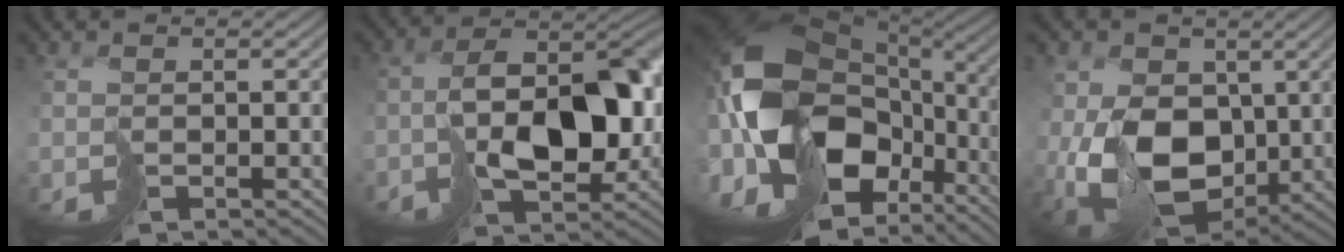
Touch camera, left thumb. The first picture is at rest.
{"total": 10.5, "force": [-1.6, 6.3, 8.2], "torque": [-0.106, 0.010, -0.021]}
{"total": 20.3, "force": [-1.3, 12.8, 15.7], "torque": [-0.331, -0.020, -0.012]}
{"total": 12.0, "force": [0.1, 8.6, 8.4], "torque": [-0.176, -0.013, -0.003]}